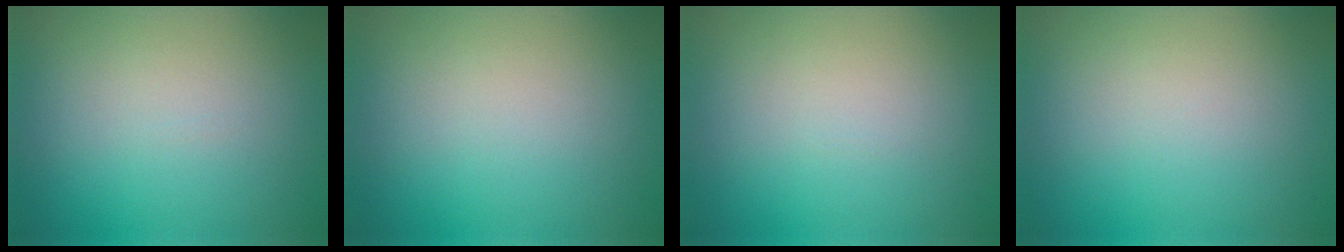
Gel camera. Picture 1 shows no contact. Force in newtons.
{"total": 0.0}
{"total": 0.0}
{"total": 0.0}